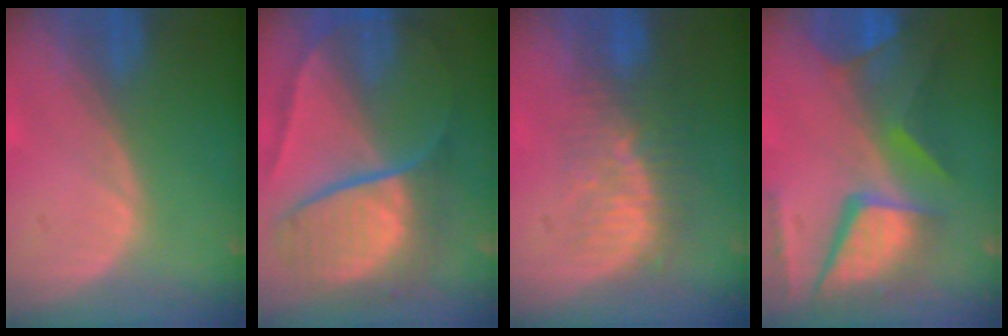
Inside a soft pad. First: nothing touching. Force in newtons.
{"total": 10.7, "press": 10.6, "slide": 1.0}
{"total": 8.5, "press": 7.6, "slide": 3.9}
{"total": 12.0, "press": 9.8, "slide": 6.9}